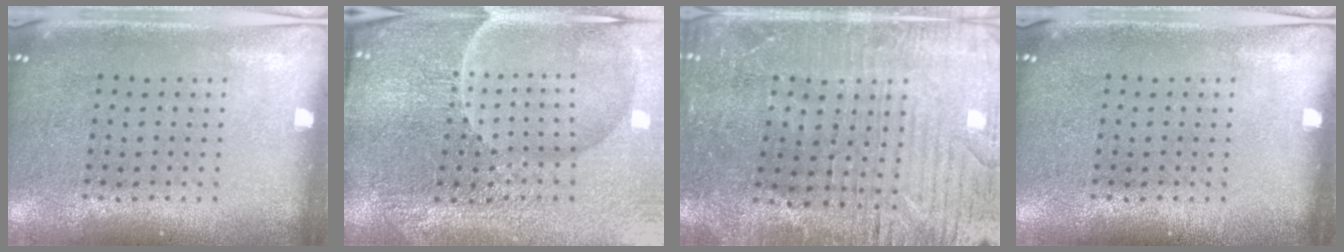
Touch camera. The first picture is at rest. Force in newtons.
{"total": 5.6, "press": 5.3, "slide": 1.9}
{"total": 2.7, "press": 2.6, "slide": 0.6}
{"total": 0.0}